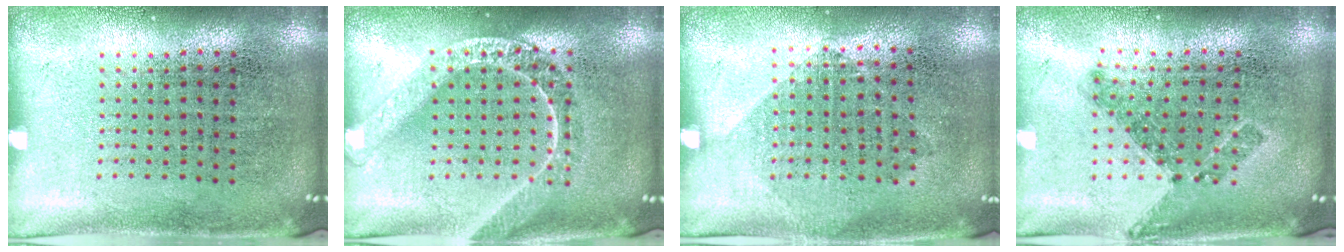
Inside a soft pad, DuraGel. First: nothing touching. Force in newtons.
{"total": 1.5, "press": 1.5, "slide": 0.2}
{"total": 1.0, "press": 0.9, "slide": 0.5}
{"total": 0.6, "press": 0.5, "slide": 0.3}